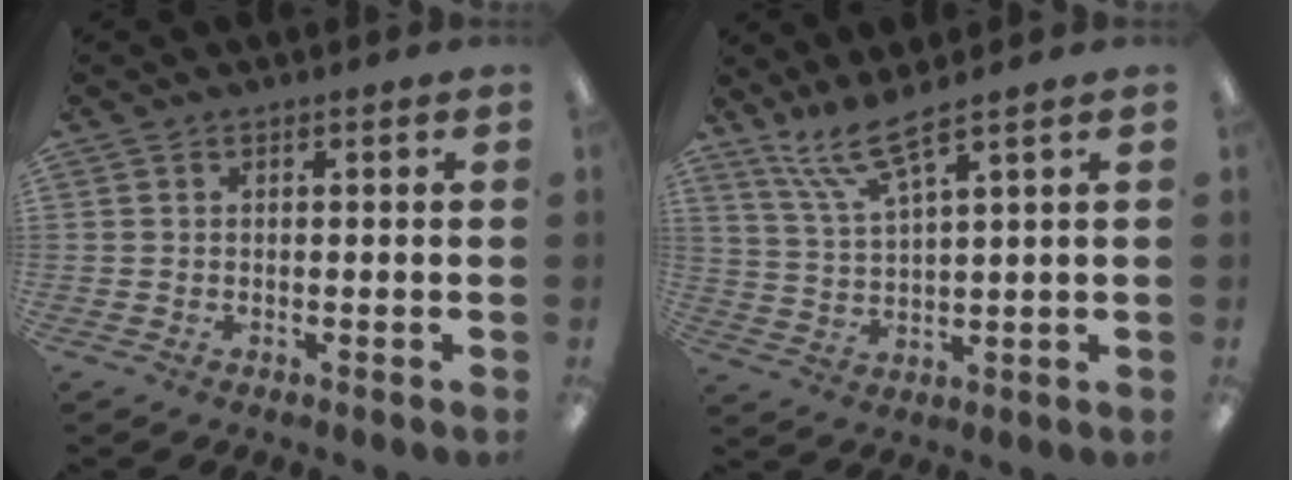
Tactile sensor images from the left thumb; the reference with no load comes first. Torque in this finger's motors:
{"motor_torque": [0.70, 0.00, 0.96, -1.02, 0.12]}